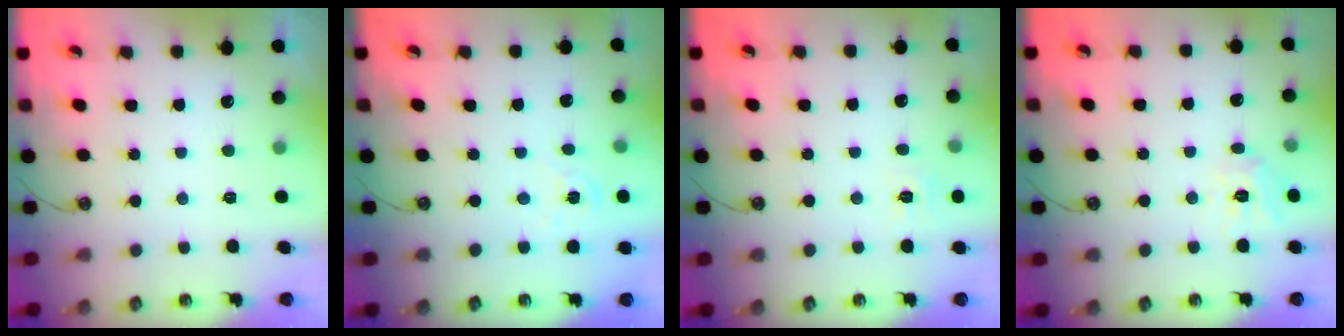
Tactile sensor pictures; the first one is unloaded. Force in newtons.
{"total": 1.3, "press": 1.3, "slide": 0.2}
{"total": 4.3, "press": 4.2, "slide": 0.7}
{"total": 9.8, "press": 9.8, "slide": 0.5}